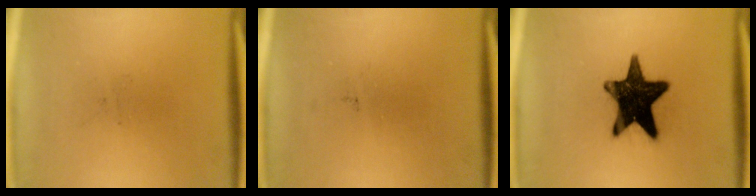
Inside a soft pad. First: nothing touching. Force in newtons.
{"total": 0.0}
{"total": 16.4}